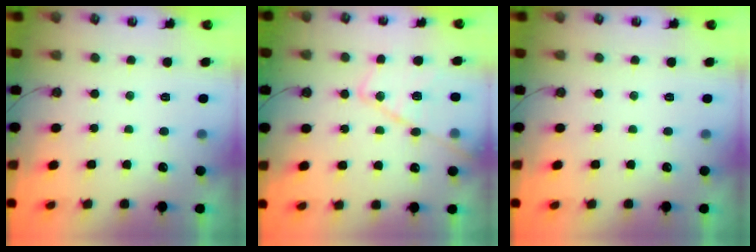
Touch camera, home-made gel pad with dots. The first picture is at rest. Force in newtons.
{"total": 15.5, "press": 15.4, "slide": 1.2}
{"total": 0.0}